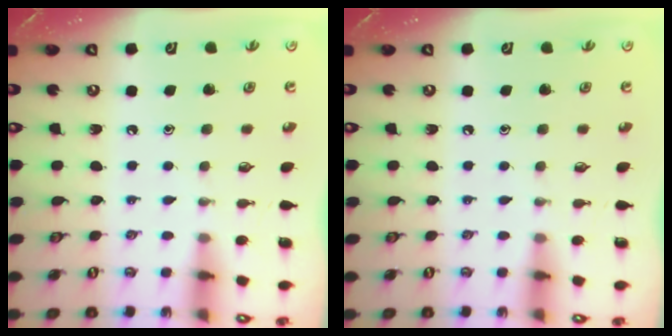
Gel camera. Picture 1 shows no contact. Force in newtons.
{"total": 0.0}